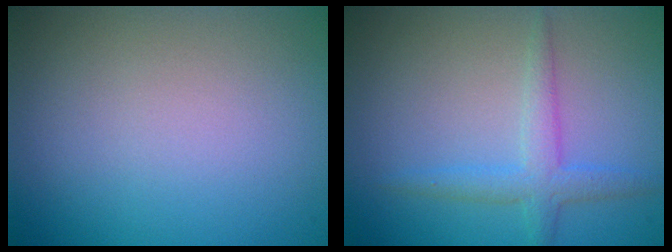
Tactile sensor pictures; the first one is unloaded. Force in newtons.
{"total": 2.5, "press": 2.5, "slide": 0.1}